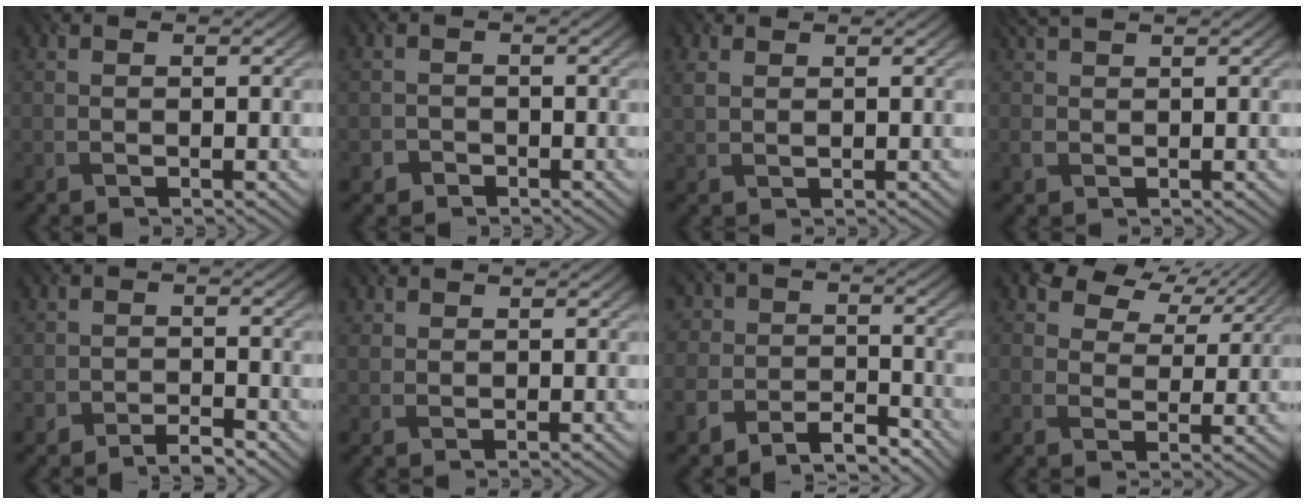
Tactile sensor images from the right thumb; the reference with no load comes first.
{"total": 1.3, "force": [-0.8, 1.0, -0.3], "torque": [0.009, -0.002, -0.022]}
{"total": 1.6, "force": [1.3, 0.6, 0.7], "torque": [-0.033, 0.001, 0.026]}
{"total": 1.9, "force": [1.6, 0.6, 0.9], "torque": [-0.032, 0.008, 0.032]}
{"total": 2.1, "force": [-1.9, 0.8, 0.3], "torque": [-0.001, 0.003, -0.042]}
{"total": 1.2, "force": [1.0, 0.5, -0.4], "torque": [-0.001, 0.000, 0.017]}
{"total": 6.4, "force": [-4.9, 3.6, 1.9], "torque": [-0.041, -0.015, -0.099]}
{"total": 6.8, "force": [4.8, 3.9, 2.9], "torque": [-0.064, 0.008, 0.075]}